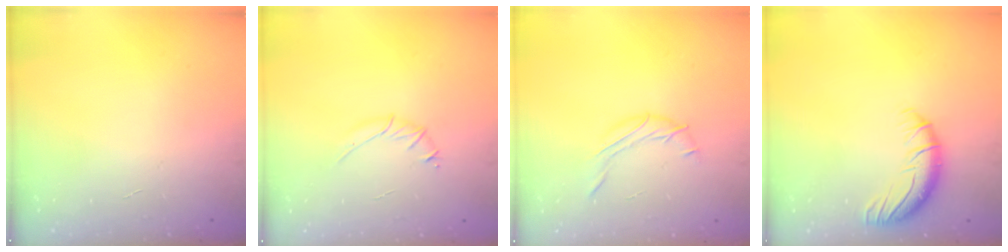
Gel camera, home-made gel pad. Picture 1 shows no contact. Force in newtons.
{"total": 3.2, "press": 3.0, "slide": 1.0}
{"total": 9.6, "press": 9.4, "slide": 2.2}
{"total": 10.0, "press": 9.9, "slide": 1.6}